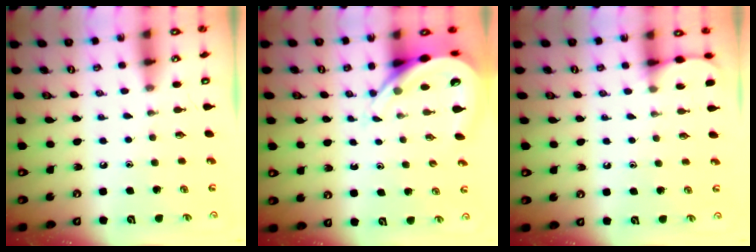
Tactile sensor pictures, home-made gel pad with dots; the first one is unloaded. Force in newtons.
{"total": 6.3, "press": 6.3, "slide": 0.6}
{"total": 4.6, "press": 4.5, "slide": 0.4}